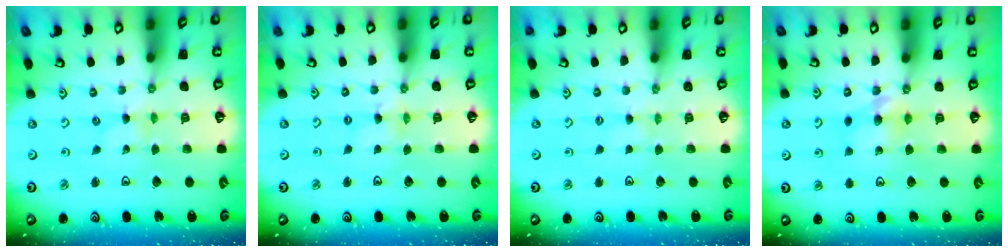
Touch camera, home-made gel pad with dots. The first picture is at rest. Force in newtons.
{"total": 2.0, "press": 2.0, "slide": 0.3}
{"total": 2.6, "press": 2.6, "slide": 0.4}
{"total": 7.5, "press": 7.4, "slide": 0.6}